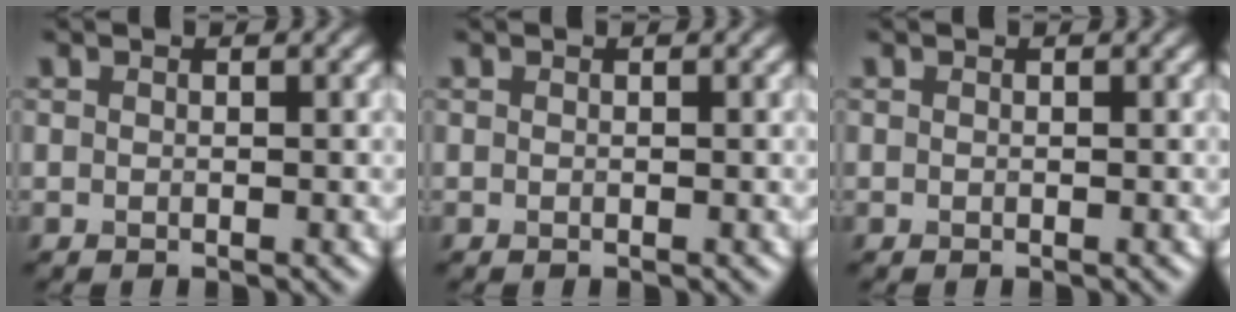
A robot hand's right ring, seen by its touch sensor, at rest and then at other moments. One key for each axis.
{"total": 0.0}
{"total": 0.0}